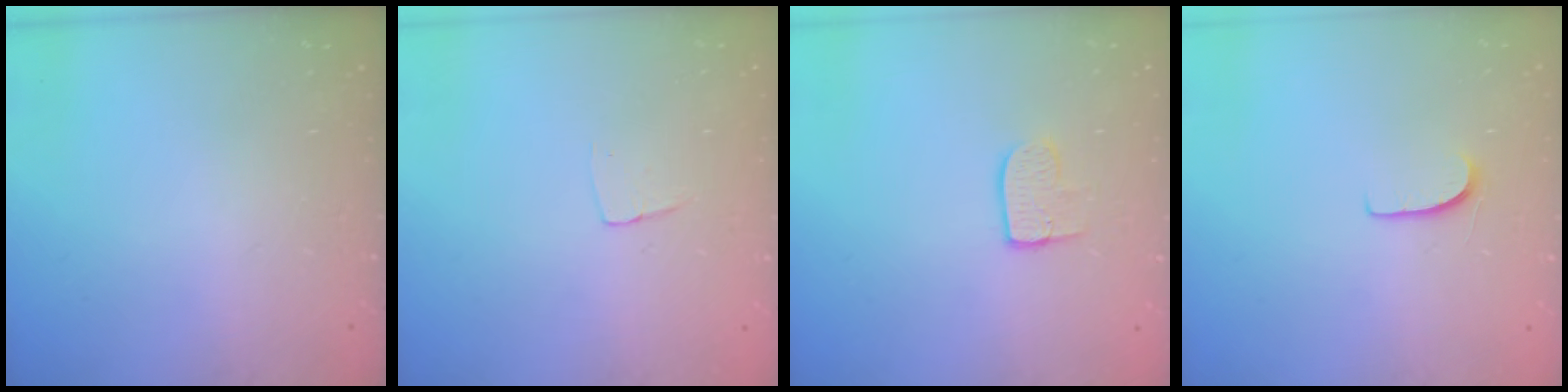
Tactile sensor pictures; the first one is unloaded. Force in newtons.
{"total": 3.4, "press": 3.4, "slide": 0.2}
{"total": 6.9, "press": 6.9, "slide": 0.2}
{"total": 5.9, "press": 5.9, "slide": 0.4}